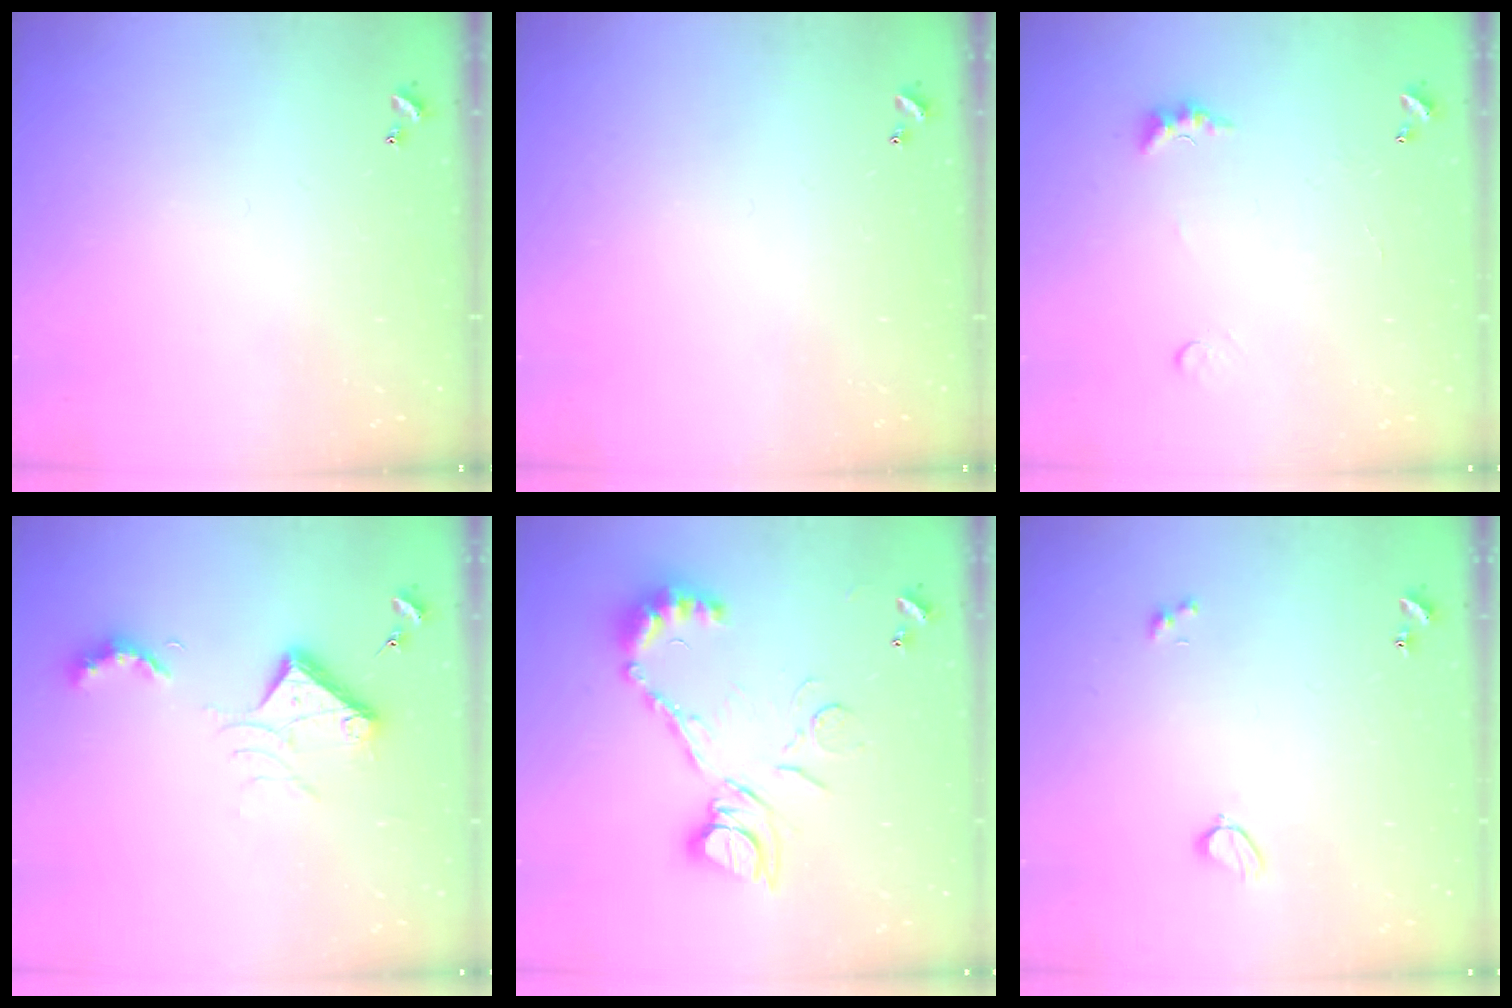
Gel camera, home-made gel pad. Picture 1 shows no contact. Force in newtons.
{"total": 0.0}
{"total": 0.8, "press": 0.7, "slide": 0.4}
{"total": 10.7, "press": 10.7, "slide": 0.9}
{"total": 14.1, "press": 14.0, "slide": 1.4}
{"total": 3.6, "press": 3.5, "slide": 0.8}